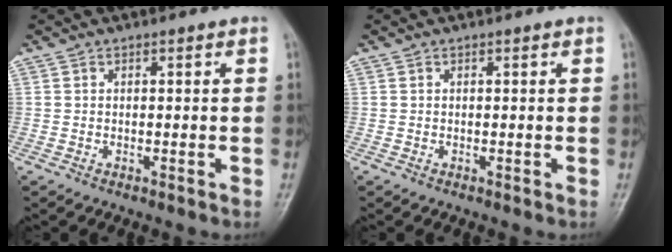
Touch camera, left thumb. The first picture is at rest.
{"total": 0.0}